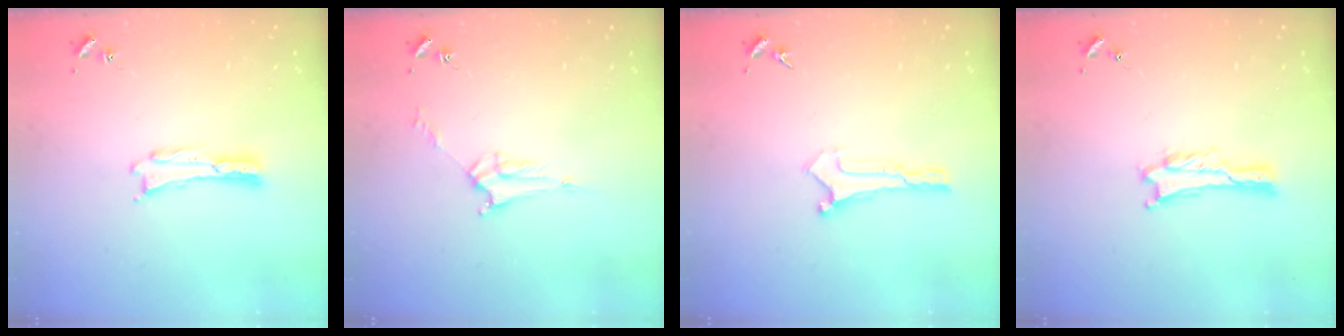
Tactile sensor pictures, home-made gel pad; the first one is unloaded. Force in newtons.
{"total": 3.8, "press": 3.8, "slide": 0.3}
{"total": 0.0}
{"total": 1.0, "press": 1.0, "slide": 0.1}